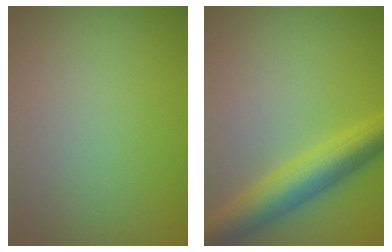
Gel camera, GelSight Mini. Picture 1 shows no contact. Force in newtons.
{"total": 6.1, "press": 6.1, "slide": 0.0}